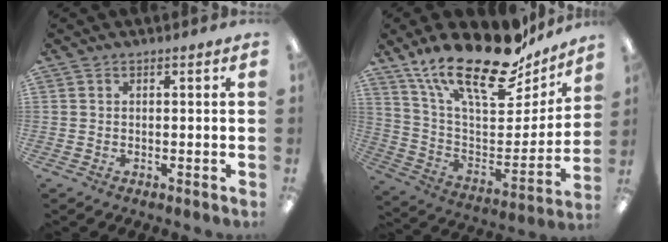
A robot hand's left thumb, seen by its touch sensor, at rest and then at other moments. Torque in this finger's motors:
{"motor_torque": [0.72, 0.15, 1.42, -1.35, 0.46]}